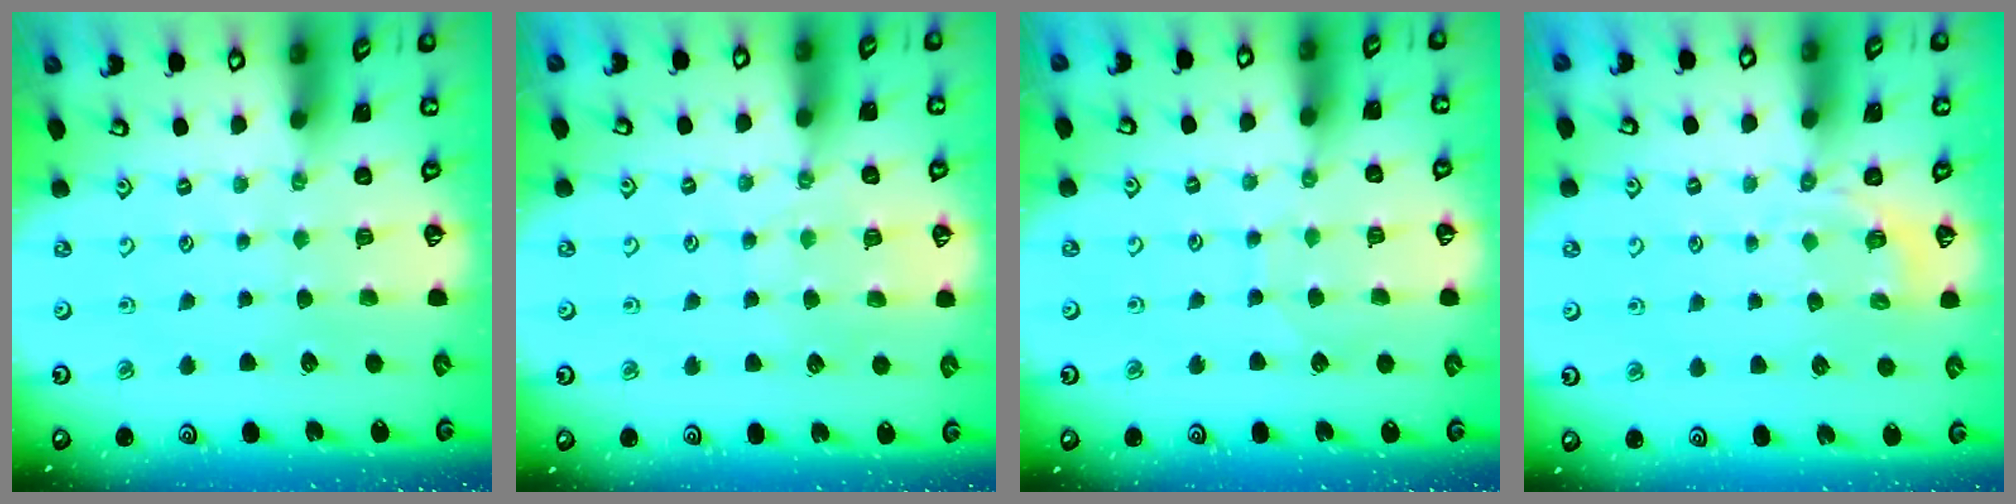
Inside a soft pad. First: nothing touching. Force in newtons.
{"total": 5.1, "press": 5.0, "slide": 0.8}
{"total": 3.8, "press": 3.7, "slide": 0.4}
{"total": 2.3, "press": 1.4, "slide": 1.8}